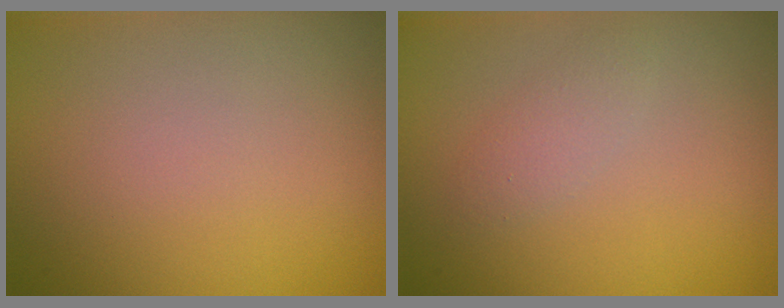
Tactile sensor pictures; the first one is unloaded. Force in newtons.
{"total": 1.3, "press": 1.3, "slide": 0.1}